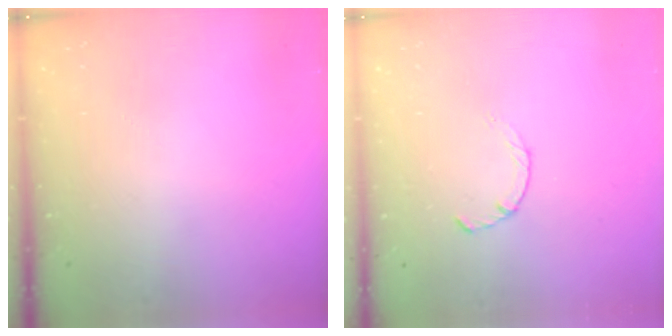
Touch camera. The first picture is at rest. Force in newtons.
{"total": 2.4, "press": 2.3, "slide": 0.4}